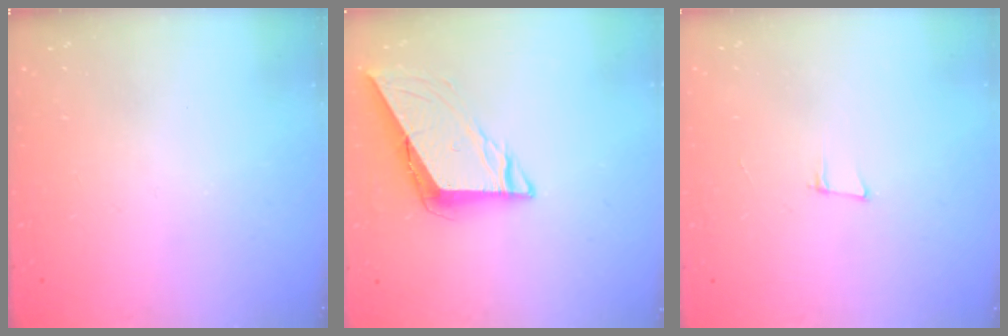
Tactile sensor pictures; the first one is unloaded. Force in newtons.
{"total": 8.0, "press": 8.0, "slide": 0.5}
{"total": 5.8, "press": 5.1, "slide": 2.8}